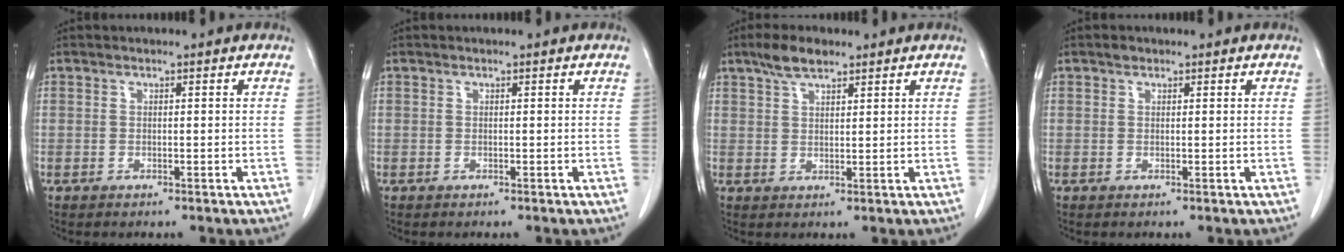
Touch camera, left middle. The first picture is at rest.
{"total": 0.0}
{"total": 4.6, "force": [3.4, 1.4, 2.7], "torque": [-0.060, 0.008, 0.065]}
{"total": 0.7, "force": [0.6, 0.4, 0.2], "torque": [-0.007, 0.002, 0.009]}